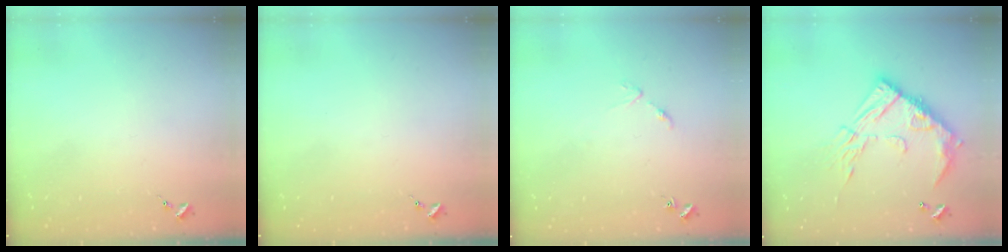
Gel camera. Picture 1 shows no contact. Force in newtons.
{"total": 0.0}
{"total": 3.8, "press": 3.8, "slide": 0.5}
{"total": 17.2, "press": 17.2, "slide": 1.3}